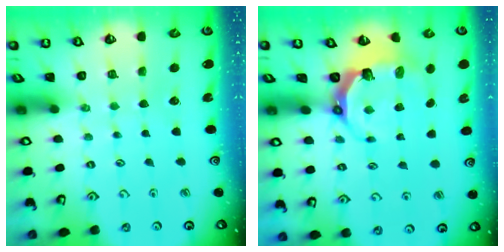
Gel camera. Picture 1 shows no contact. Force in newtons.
{"total": 6.0, "press": 4.6, "slide": 3.9}